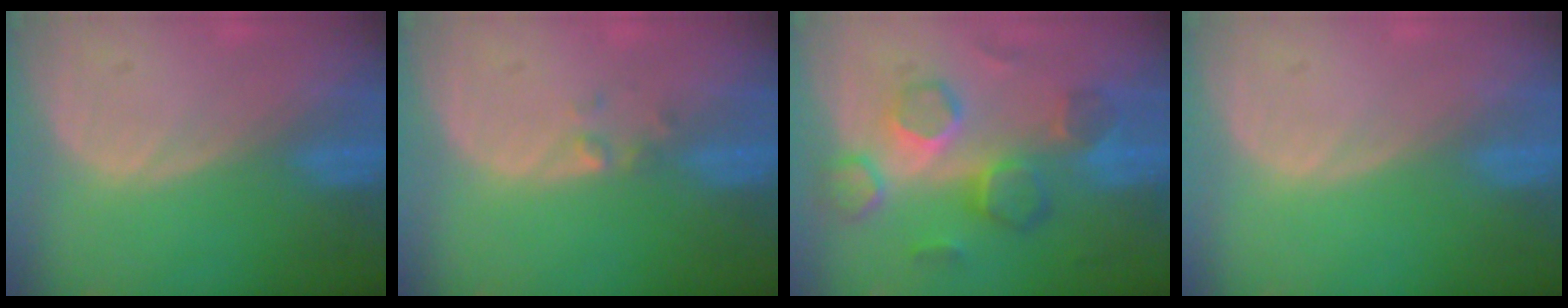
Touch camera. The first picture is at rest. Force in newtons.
{"total": 1.4, "press": 1.2, "slide": 0.7}
{"total": 8.4, "press": 8.2, "slide": 1.9}
{"total": 0.0}